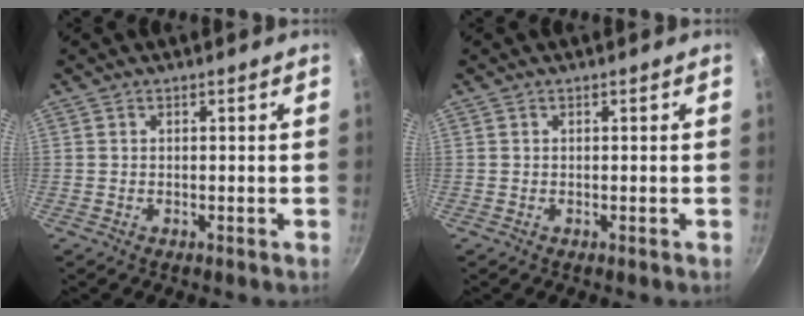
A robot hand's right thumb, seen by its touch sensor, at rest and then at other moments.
{"total": 0.0}